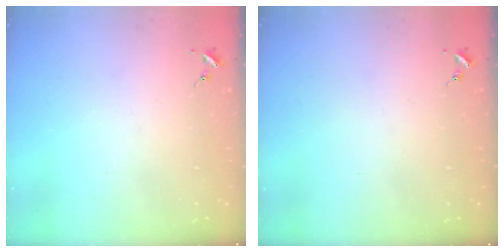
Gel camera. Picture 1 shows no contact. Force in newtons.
{"total": 0.0}